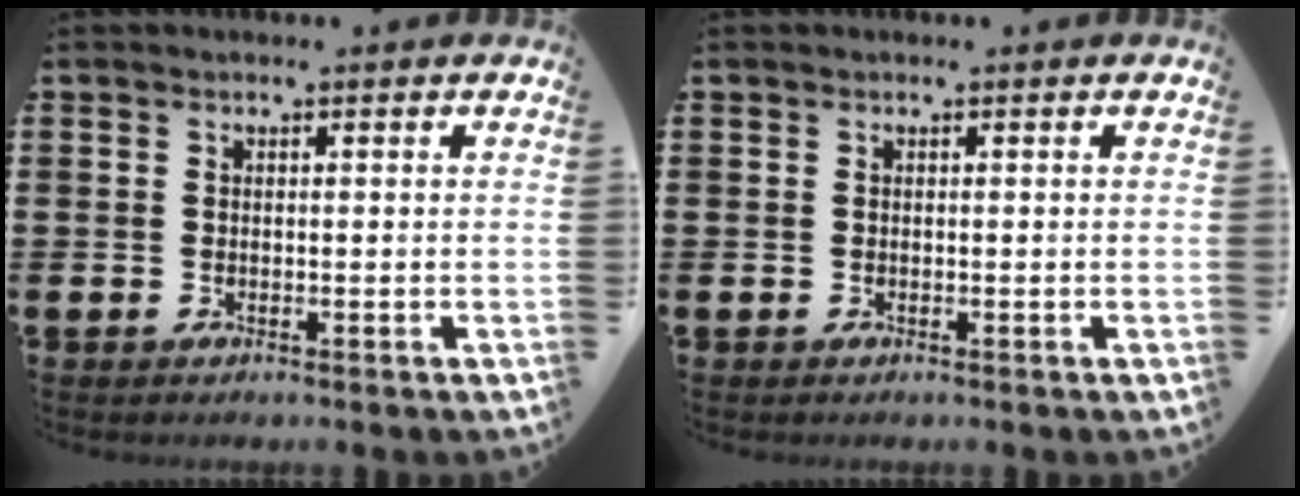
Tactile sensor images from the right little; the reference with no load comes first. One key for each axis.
{"total": 0.0}